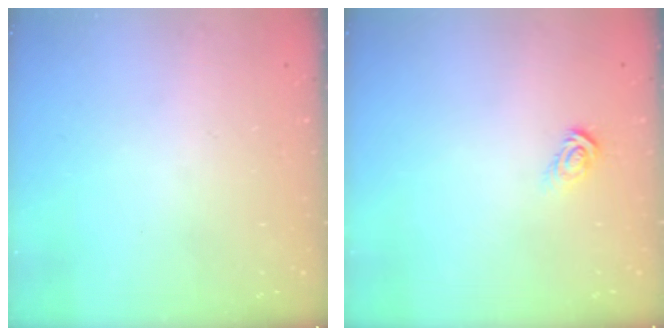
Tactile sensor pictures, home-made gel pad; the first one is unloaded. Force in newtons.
{"total": 4.3, "press": 4.3, "slide": 0.2}